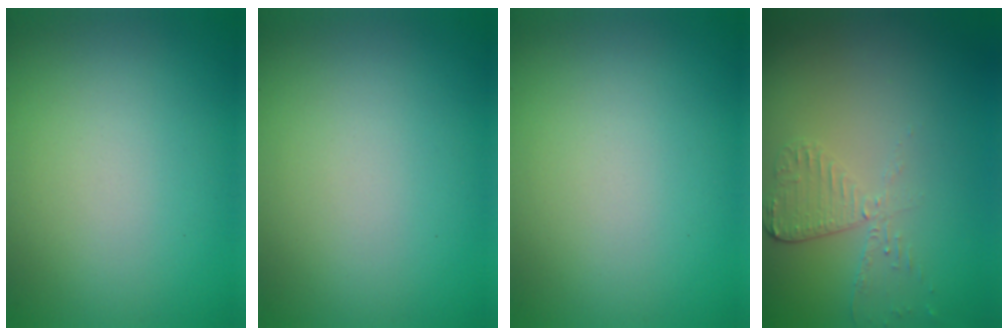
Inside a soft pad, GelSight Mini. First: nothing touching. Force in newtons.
{"total": 0.0}
{"total": 0.0}
{"total": 2.0, "press": 1.9, "slide": 0.6}